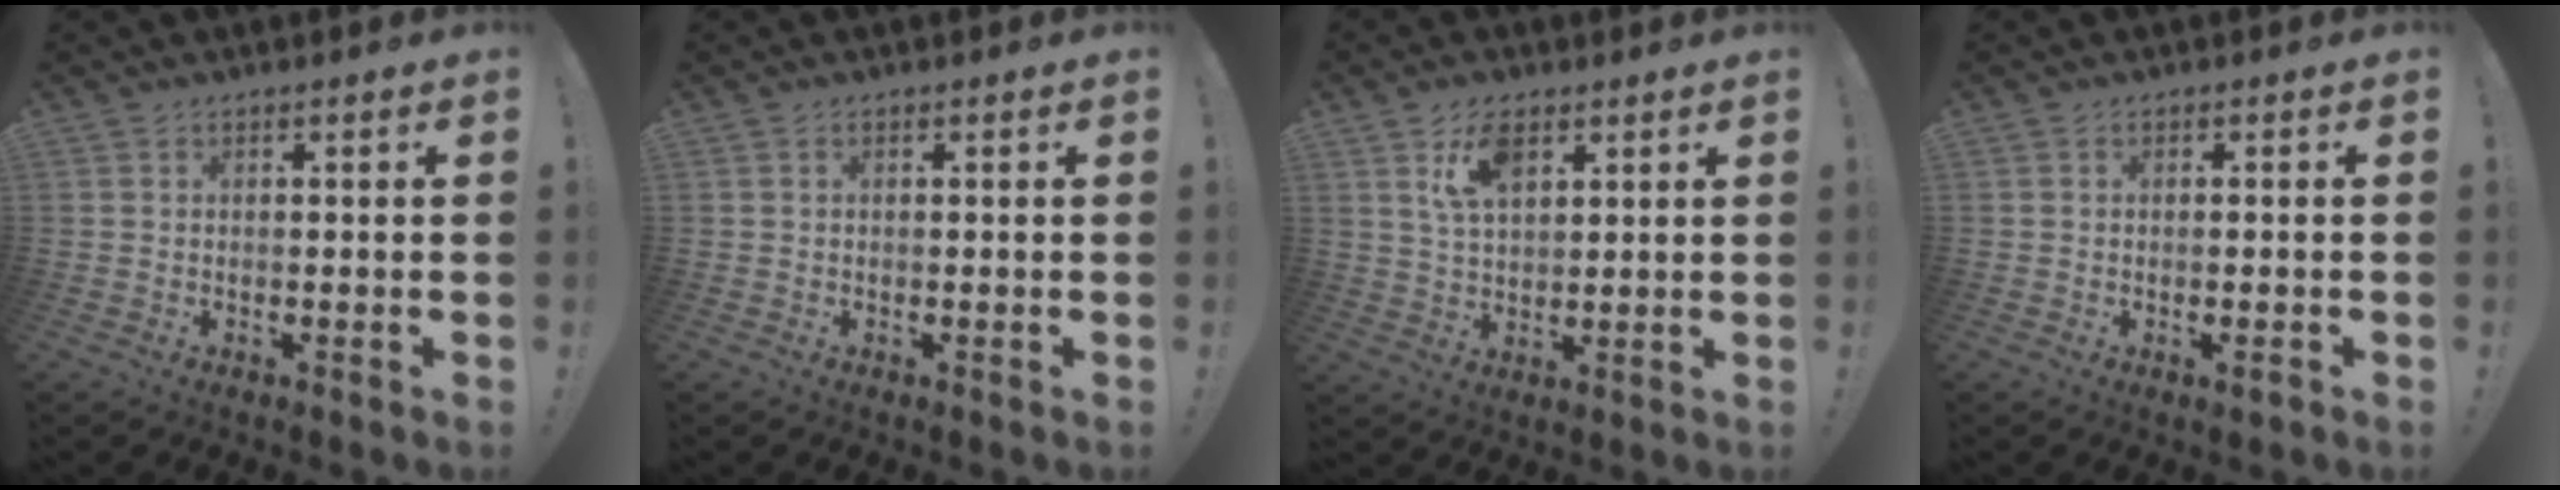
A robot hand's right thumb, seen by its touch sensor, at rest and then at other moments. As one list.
[{"total": 0.0}, {"total": 8.6, "force": [4.5, 4.4, 5.9], "torque": [-0.101, -0.008, 0.083]}, {"total": 1.8, "force": [-0.4, -0.2, 1.7], "torque": [-0.022, -0.003, -0.010]}]